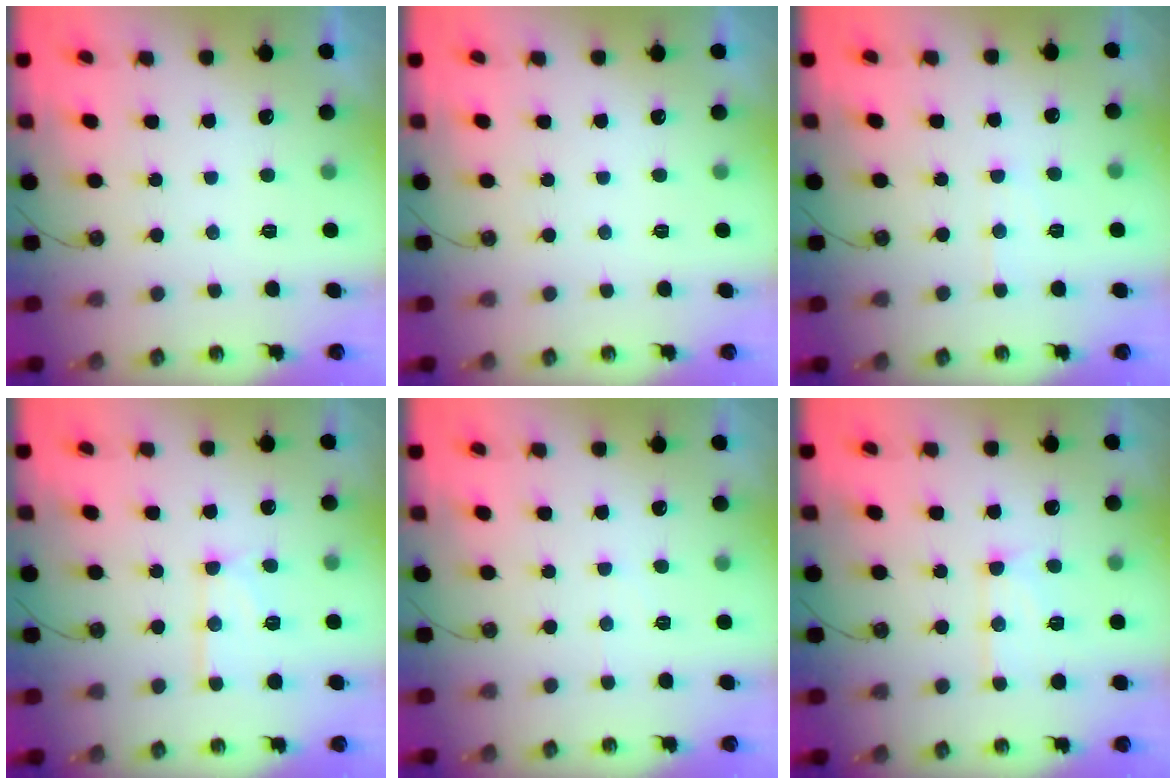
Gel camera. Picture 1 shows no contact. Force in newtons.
{"total": 0.0}
{"total": 4.2, "press": 4.2, "slide": 0.6}
{"total": 12.9, "press": 12.9, "slide": 1.2}
{"total": 3.9, "press": 3.9, "slide": 0.6}
{"total": 10.8, "press": 10.8, "slide": 1.0}